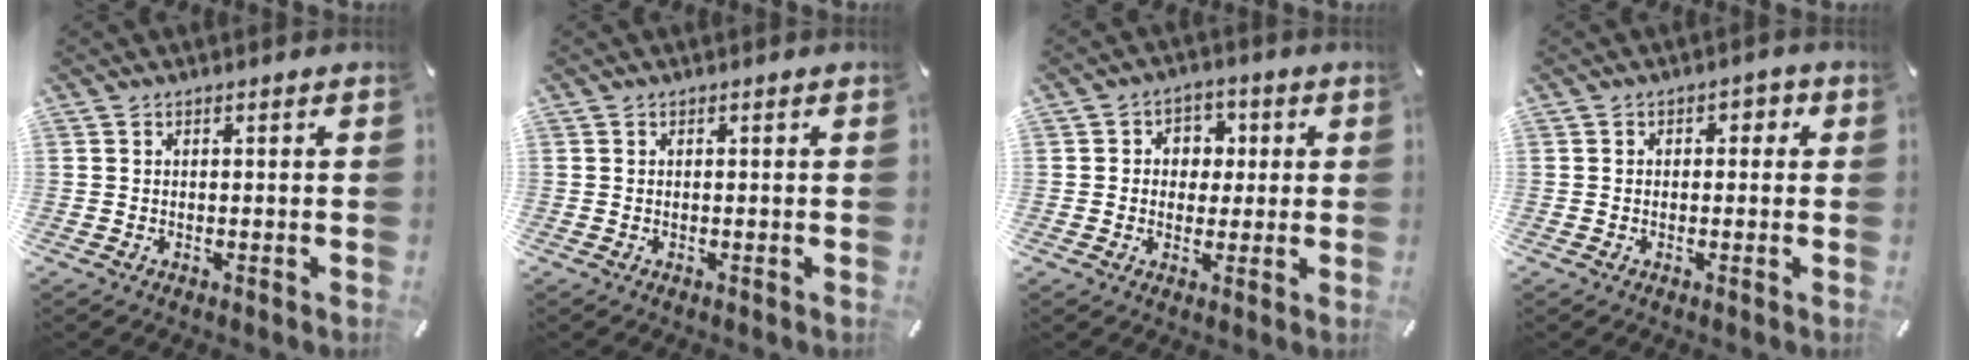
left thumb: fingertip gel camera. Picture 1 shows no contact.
{"total": 0.0}
{"total": 5.6, "force": [0.1, 5.2, 2.0], "torque": [-0.026, 0.011, -0.006]}
{"total": 1.9, "force": [-0.5, 1.5, 1.1], "torque": [-0.013, 0.008, -0.015]}